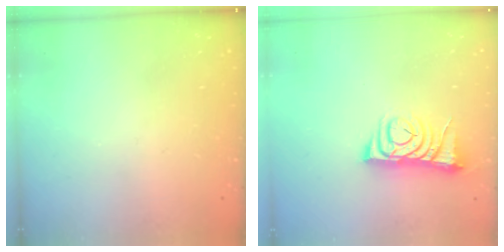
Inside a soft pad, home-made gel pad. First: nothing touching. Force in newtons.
{"total": 6.8, "press": 6.7, "slide": 1.0}